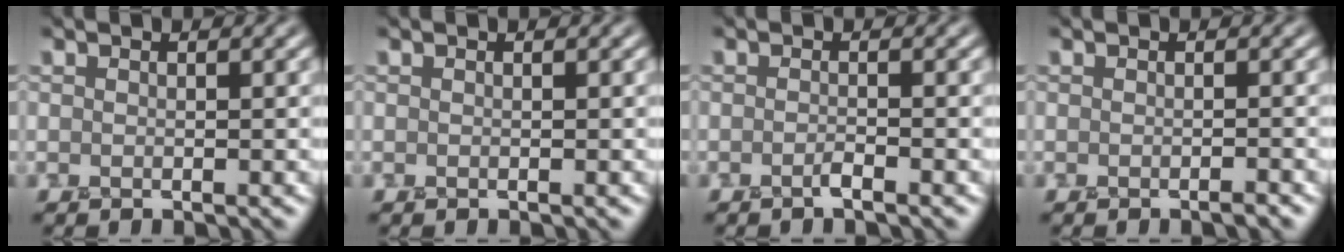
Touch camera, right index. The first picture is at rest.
{"total": 0.0}
{"total": 0.8, "force": [-0.6, 0.1, 0.5], "torque": [-0.005, 0.006, -0.015]}
{"total": 1.0, "force": [-0.7, 0.2, 0.6], "torque": [-0.003, -0.001, -0.016]}